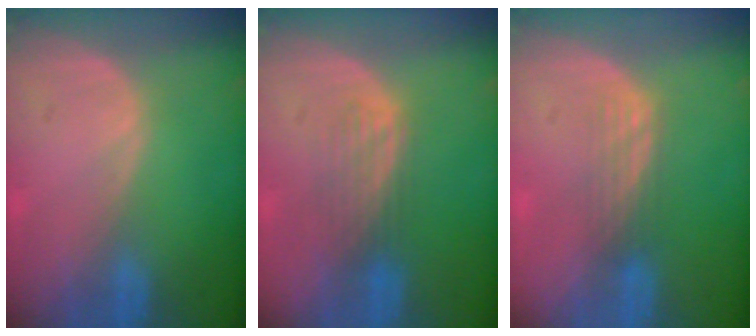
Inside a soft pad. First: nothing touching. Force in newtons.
{"total": 3.5, "press": 3.2, "slide": 1.5}
{"total": 2.9, "press": 2.5, "slide": 1.5}